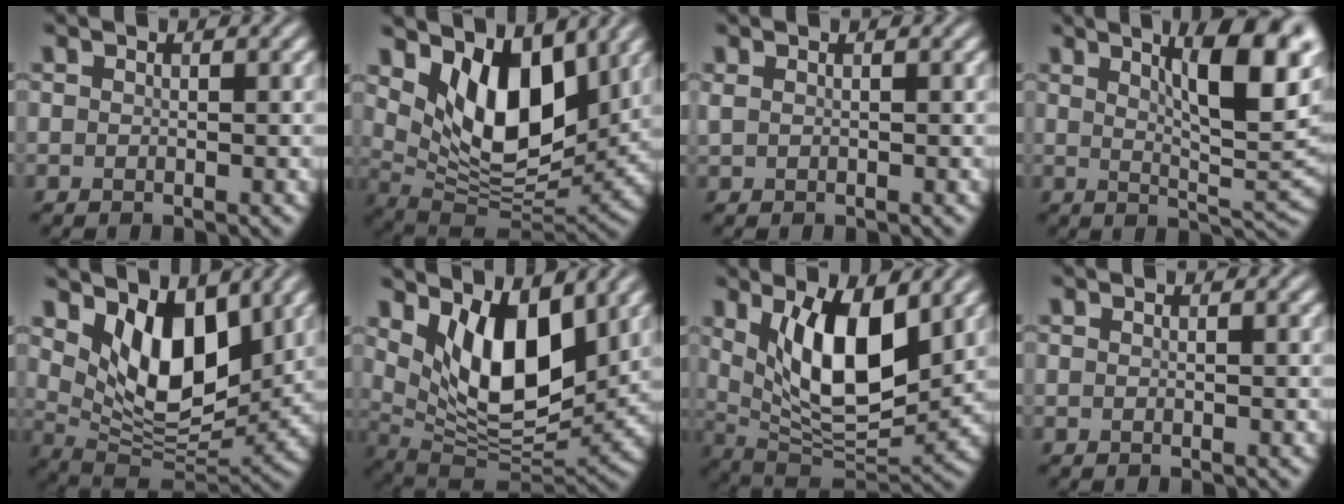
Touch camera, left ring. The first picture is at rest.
{"total": 10.0, "force": [4.3, 5.2, 7.4], "torque": [-0.129, -0.019, 0.074]}
{"total": 0.6, "force": [0.3, 0.2, 0.4], "torque": [-0.012, 0.002, 0.008]}
{"total": 9.9, "force": [4.1, 2.4, 8.7], "torque": [-0.110, 0.008, 0.066]}
{"total": 9.0, "force": [3.7, 4.7, 6.7], "torque": [-0.121, -0.020, 0.060]}
{"total": 10.3, "force": [3.8, 4.8, 8.3], "torque": [-0.139, -0.022, 0.066]}
{"total": 10.0, "force": [2.9, 4.2, 8.6], "torque": [-0.146, -0.019, 0.053]}
{"total": 0.0}